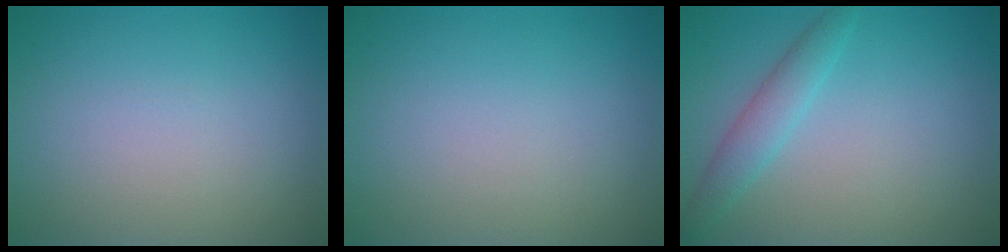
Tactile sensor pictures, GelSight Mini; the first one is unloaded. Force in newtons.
{"total": 0.0}
{"total": 2.3, "press": 2.3, "slide": 0.1}